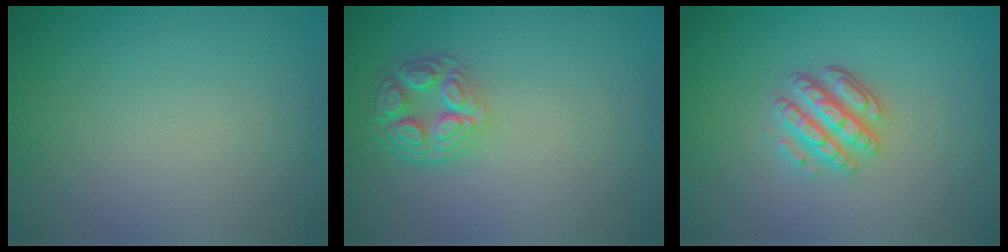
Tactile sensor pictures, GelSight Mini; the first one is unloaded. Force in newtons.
{"total": 4.3, "press": 3.4, "slide": 2.7}
{"total": 3.5, "press": 3.1, "slide": 1.7}